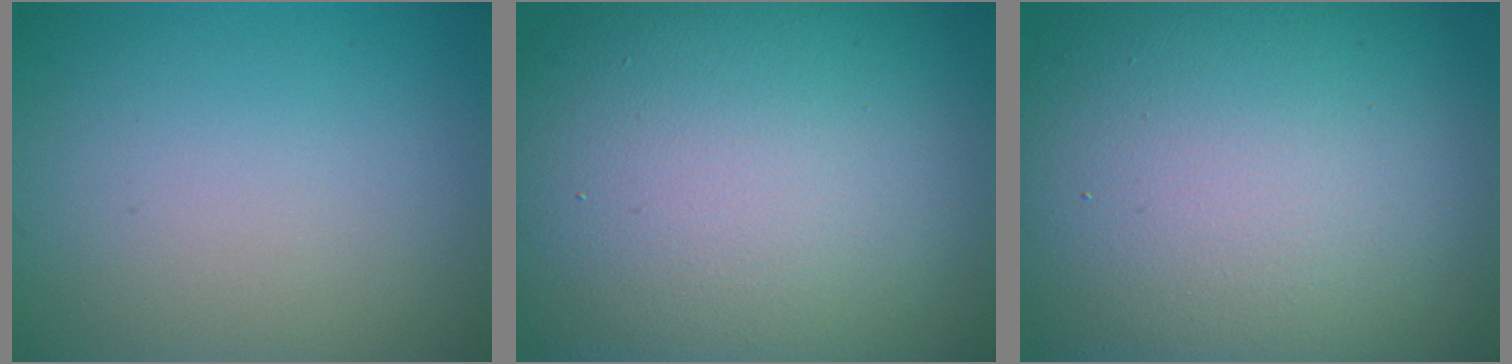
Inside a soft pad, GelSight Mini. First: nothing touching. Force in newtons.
{"total": 18.9, "press": 18.9, "slide": 0.9}
{"total": 18.2, "press": 18.1, "slide": 1.3}